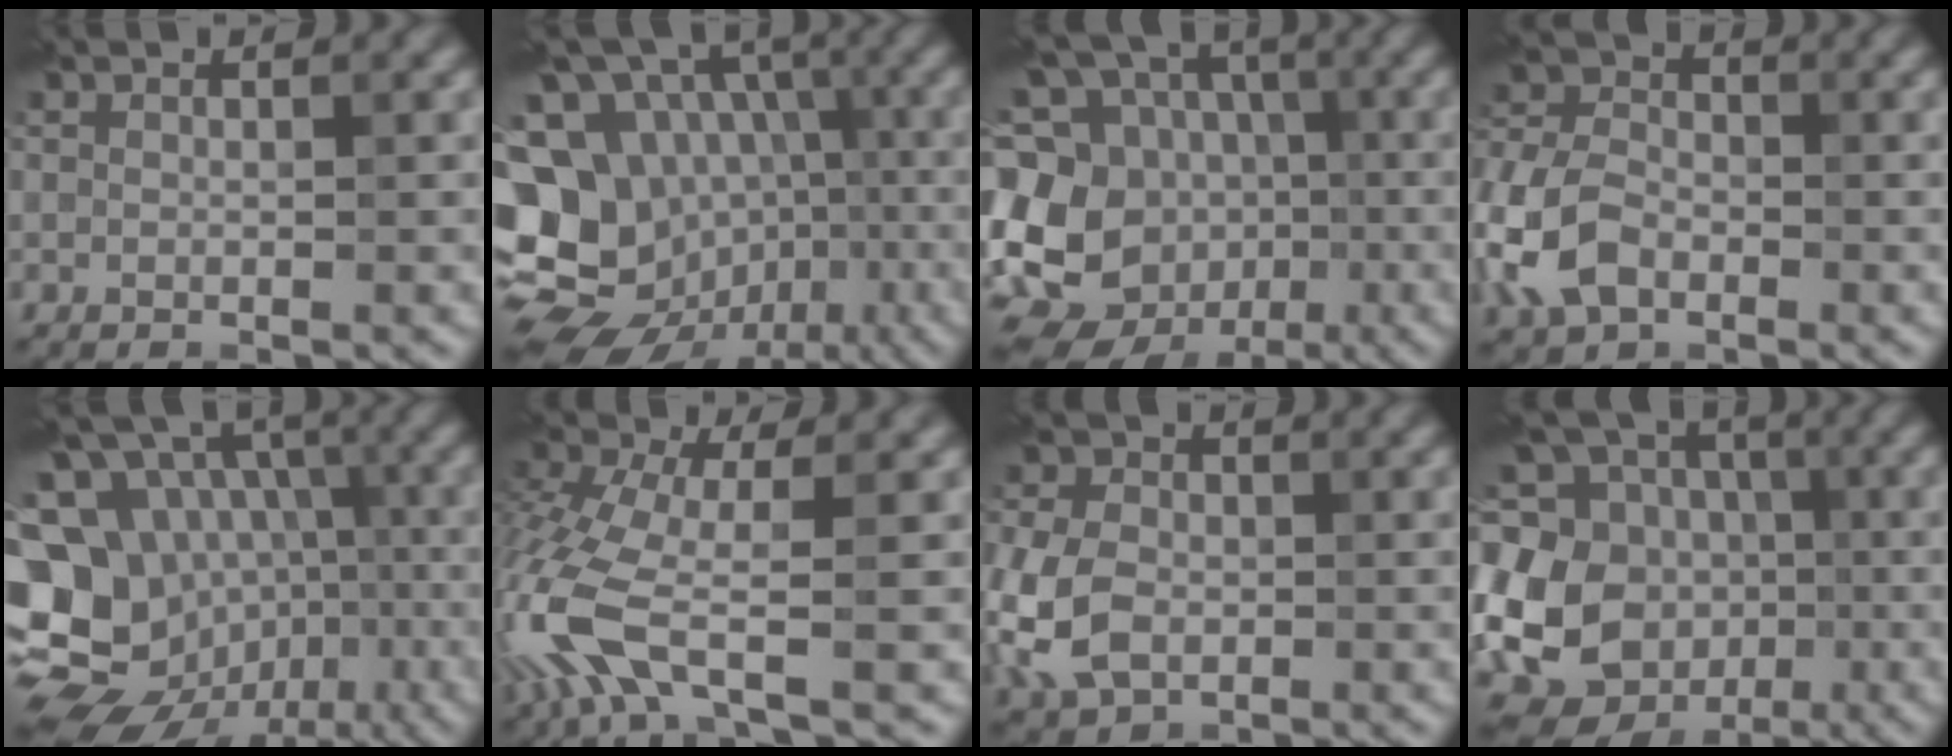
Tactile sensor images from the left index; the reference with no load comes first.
{"total": 16.0, "force": [-3.5, 13.5, 7.8], "torque": [-0.170, 0.004, -0.040]}
{"total": 15.6, "force": [-3.9, 13.1, 7.5], "torque": [-0.179, 0.013, -0.064]}
{"total": 6.3, "force": [-2.4, 4.4, 3.8], "torque": [-0.084, 0.005, -0.062]}
{"total": 15.6, "force": [-4.0, 12.9, 7.8], "torque": [-0.165, 0.002, -0.045]}
{"total": 8.6, "force": [-3.4, 3.2, 7.2], "torque": [-0.187, -0.004, -0.081]}
{"total": 7.9, "force": [-1.4, 5.9, 5.1], "torque": [-0.134, -0.015, -0.030]}
{"total": 18.4, "force": [-0.1, 16.5, 8.1], "torque": [-0.190, 0.027, -0.032]}